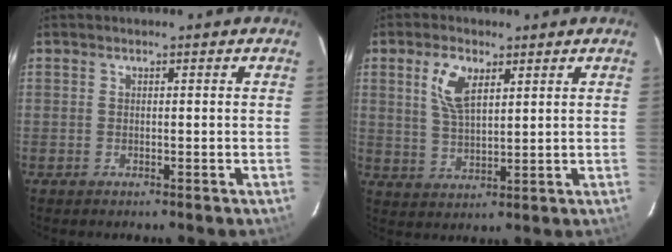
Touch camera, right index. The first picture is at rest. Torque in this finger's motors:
{"motor_torque": [0.74, 0.68, 0.37, 0.07]}